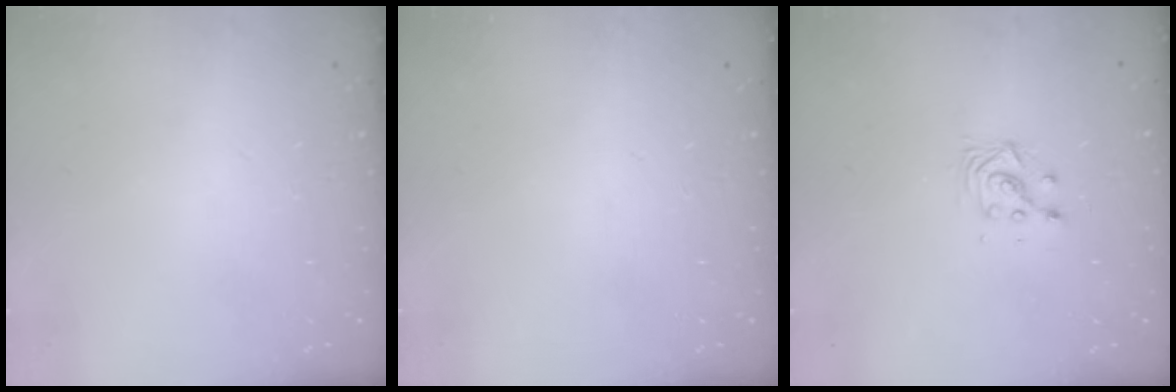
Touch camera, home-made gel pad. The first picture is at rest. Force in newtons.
{"total": 0.0}
{"total": 3.7, "press": 3.7, "slide": 0.3}